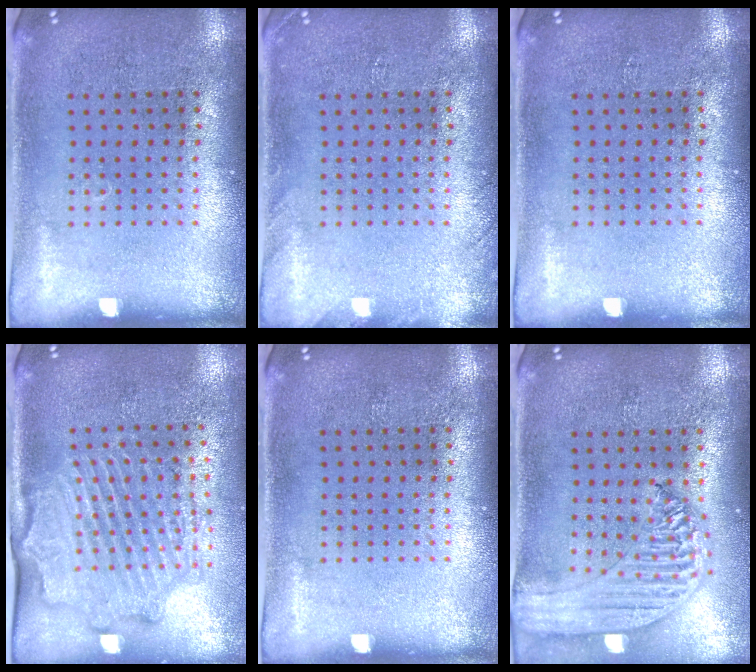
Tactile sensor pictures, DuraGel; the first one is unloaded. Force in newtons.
{"total": 1.1, "press": 1.1, "slide": 0.1}
{"total": 0.0}
{"total": 2.2, "press": 2.2, "slide": 0.2}
{"total": 0.0}
{"total": 1.8, "press": 1.7, "slide": 0.6}